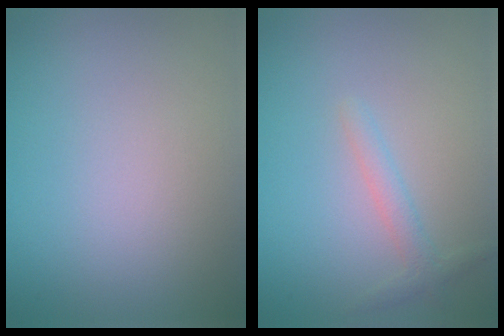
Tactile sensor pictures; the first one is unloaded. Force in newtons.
{"total": 1.6, "press": 1.6, "slide": 0.1}